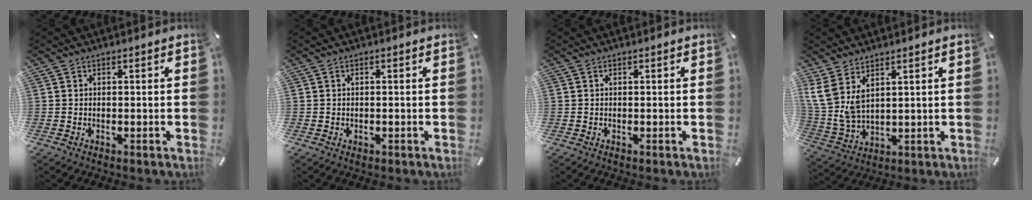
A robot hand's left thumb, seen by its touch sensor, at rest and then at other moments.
{"total": 0.6, "force": [-0.1, 0.4, 0.3], "torque": [-0.006, 0.000, -0.002]}
{"total": 0.0}
{"total": 8.6, "force": [4.9, 4.3, 5.5], "torque": [-0.151, -0.027, 0.089]}